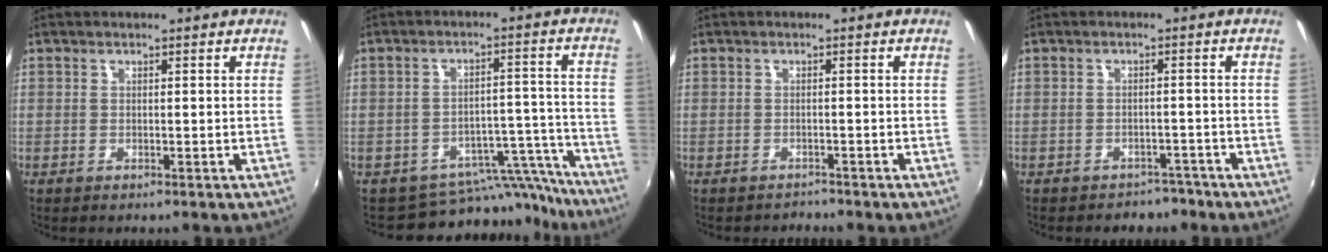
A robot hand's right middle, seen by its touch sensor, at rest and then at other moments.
{"total": 12.5, "force": [-11.7, 4.3, 0.7], "torque": [0.004, 0.048, -0.153]}
{"total": 1.5, "force": [-1.4, 0.4, -0.3], "torque": [0.002, -0.003, -0.022]}
{"total": 4.8, "force": [-3.9, 2.6, 0.6], "torque": [-0.012, 0.006, -0.047]}